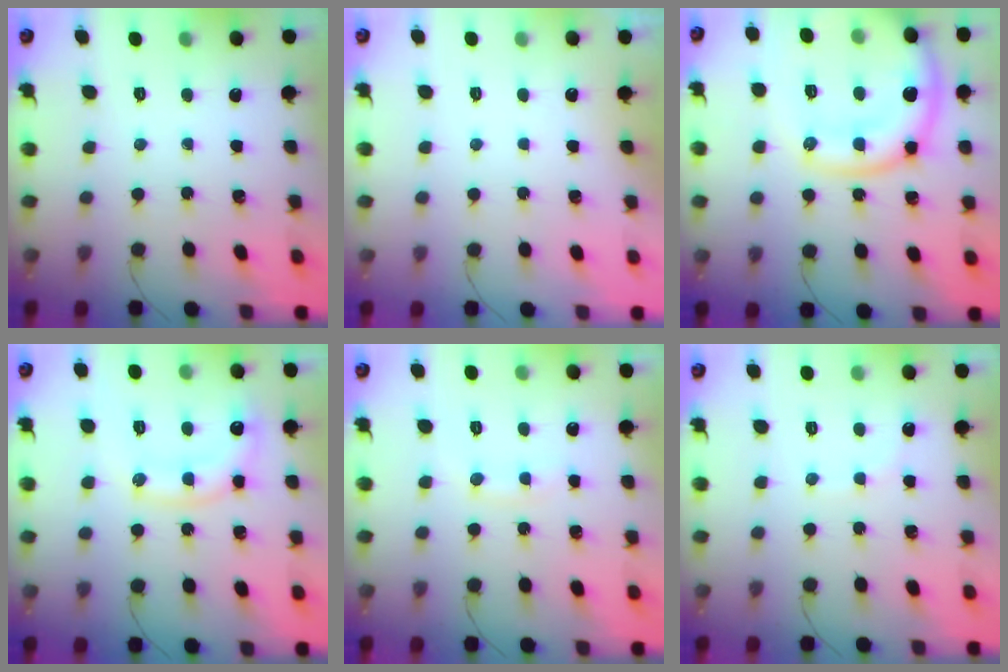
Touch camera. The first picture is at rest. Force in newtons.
{"total": 3.0, "press": 3.0, "slide": 0.1}
{"total": 17.7, "press": 17.6, "slide": 1.6}
{"total": 11.9, "press": 11.9, "slide": 1.0}
{"total": 7.4, "press": 7.2, "slide": 1.4}
{"total": 4.5, "press": 4.4, "slide": 0.8}